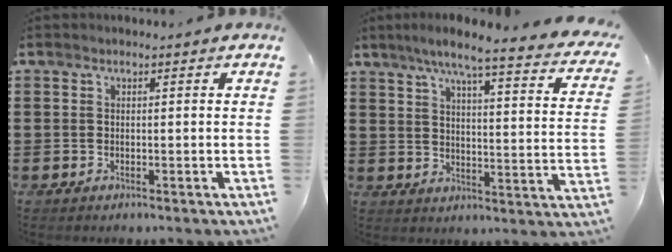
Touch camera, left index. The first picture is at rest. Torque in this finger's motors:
{"motor_torque": [0.15, -1.37, 0.75, 0.19]}